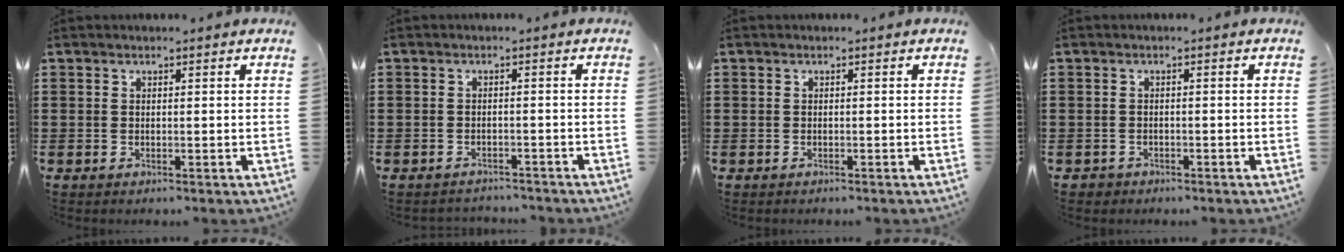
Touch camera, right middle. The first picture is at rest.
{"total": 1.6, "force": [-1.5, 0.3, -0.2], "torque": [-0.001, 0.002, -0.036]}
{"total": 0.6, "force": [-0.3, 0.5, -0.1], "torque": [0.001, 0.005, -0.008]}
{"total": 0.8, "force": [-0.6, 0.5, 0.0], "torque": [-0.002, 0.001, -0.015]}